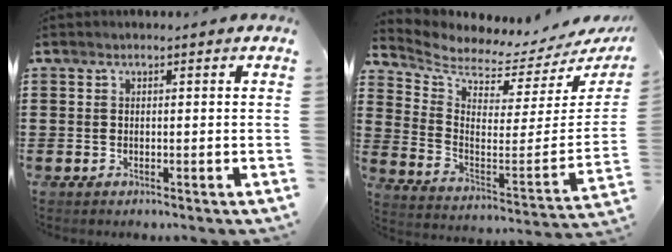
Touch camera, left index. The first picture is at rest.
{"total": 3.8, "force": [3.6, 0.4, 1.0], "torque": [-0.047, -0.056, 0.057]}